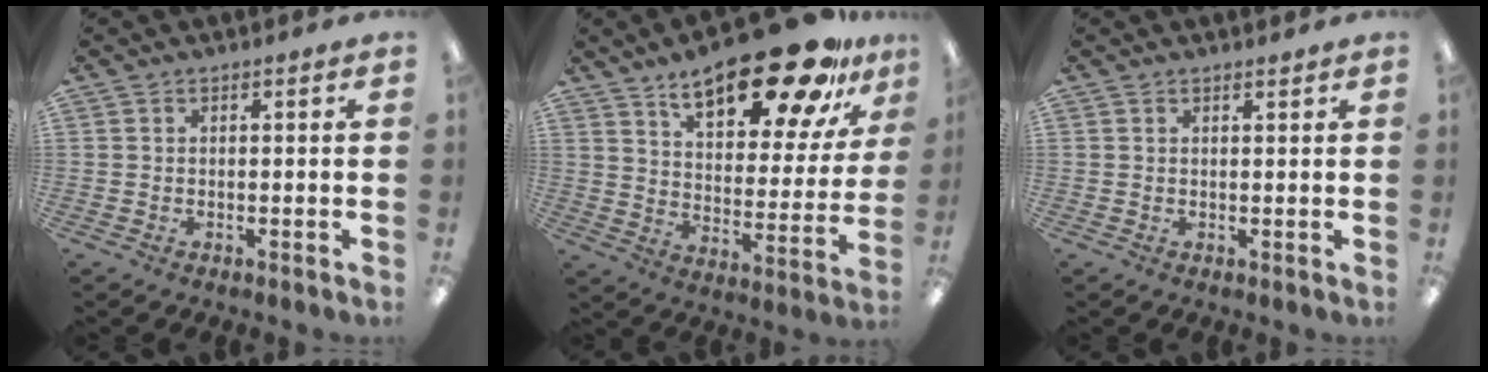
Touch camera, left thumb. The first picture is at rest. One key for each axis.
{"total": 22.7, "fx": 16.2, "fy": 8.1, "fz": 13.8, "tx": -0.203, "ty": -0.098, "tz": 0.265}
{"total": 0.8, "fx": 0.8, "fy": 0.1, "fz": 0.2, "tx": -0.004, "ty": -0.001, "tz": 0.015}